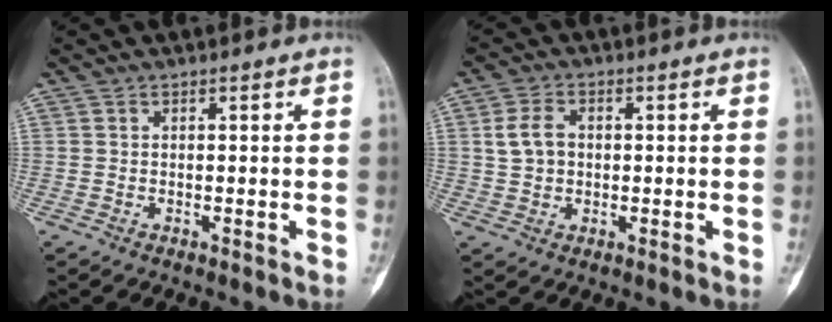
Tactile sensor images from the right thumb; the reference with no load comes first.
{"total": 5.1, "force": [0.7, 3.9, 3.3], "torque": [-0.058, 0.009, 0.013]}